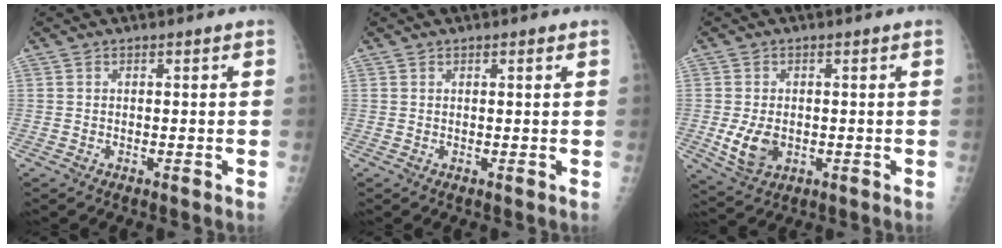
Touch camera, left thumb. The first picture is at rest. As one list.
[{"total": 0.7, "force": [0.5, 0.2, 0.6], "torque": [-0.007, -0.001, 0.006]}, {"total": 6.2, "force": [-0.8, 4.3, 4.4], "torque": [-0.075, -0.009, -0.005]}]